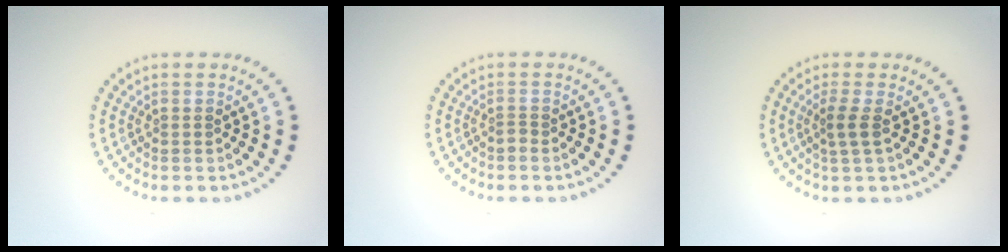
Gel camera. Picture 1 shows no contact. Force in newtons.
{"total": 0.7, "press": 0.4, "slide": 0.6}
{"total": 1.6, "press": 1.3, "slide": 1.0}